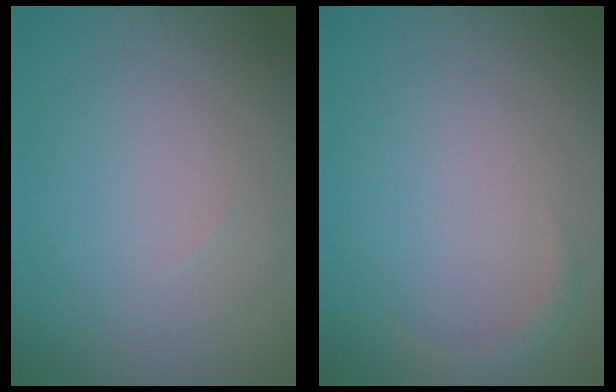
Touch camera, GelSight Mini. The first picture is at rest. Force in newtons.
{"total": 1.2, "press": 1.2, "slide": 0.2}